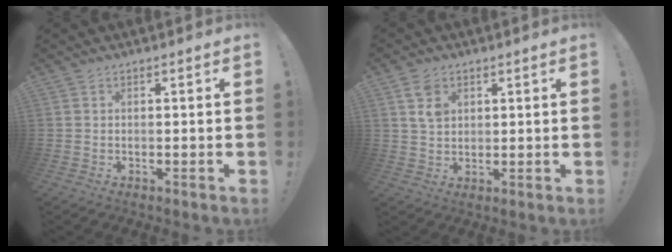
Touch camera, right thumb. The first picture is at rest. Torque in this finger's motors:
{"motor_torque": [-0.22, 0.58, 0.11, 0.11, -0.04]}